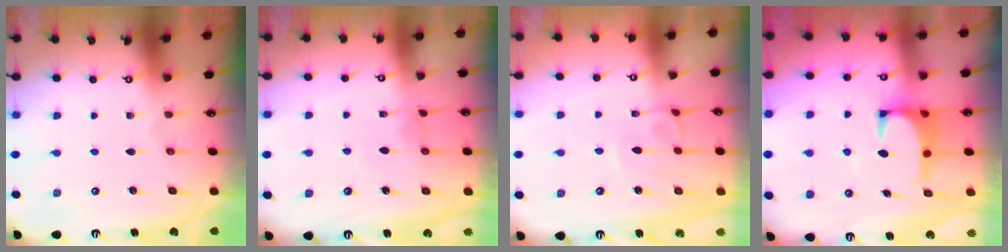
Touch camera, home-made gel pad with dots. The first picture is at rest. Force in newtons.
{"total": 0.6, "press": 0.4, "slide": 0.5}
{"total": 2.1, "press": 2.1, "slide": 0.3}
{"total": 2.7, "press": 2.5, "slide": 0.8}